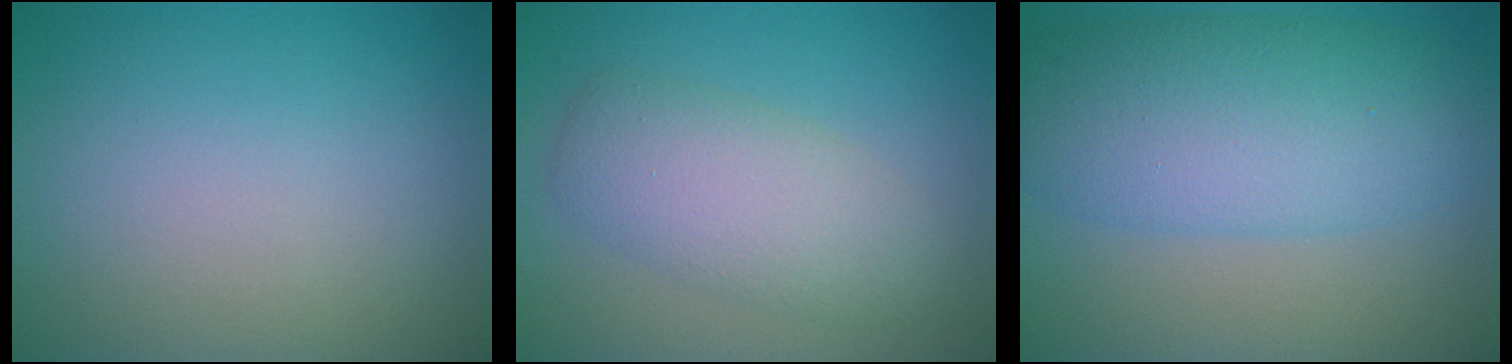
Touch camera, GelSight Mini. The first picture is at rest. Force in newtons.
{"total": 4.8, "press": 4.8, "slide": 0.1}
{"total": 8.3, "press": 8.3, "slide": 0.0}